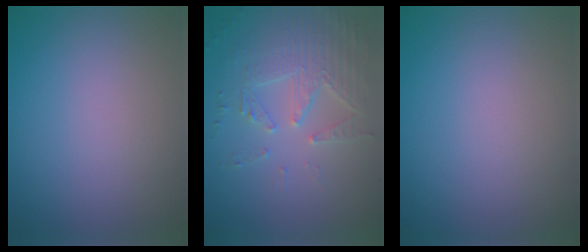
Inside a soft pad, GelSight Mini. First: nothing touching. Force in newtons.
{"total": 4.1, "press": 3.6, "slide": 2.1}
{"total": 0.0}